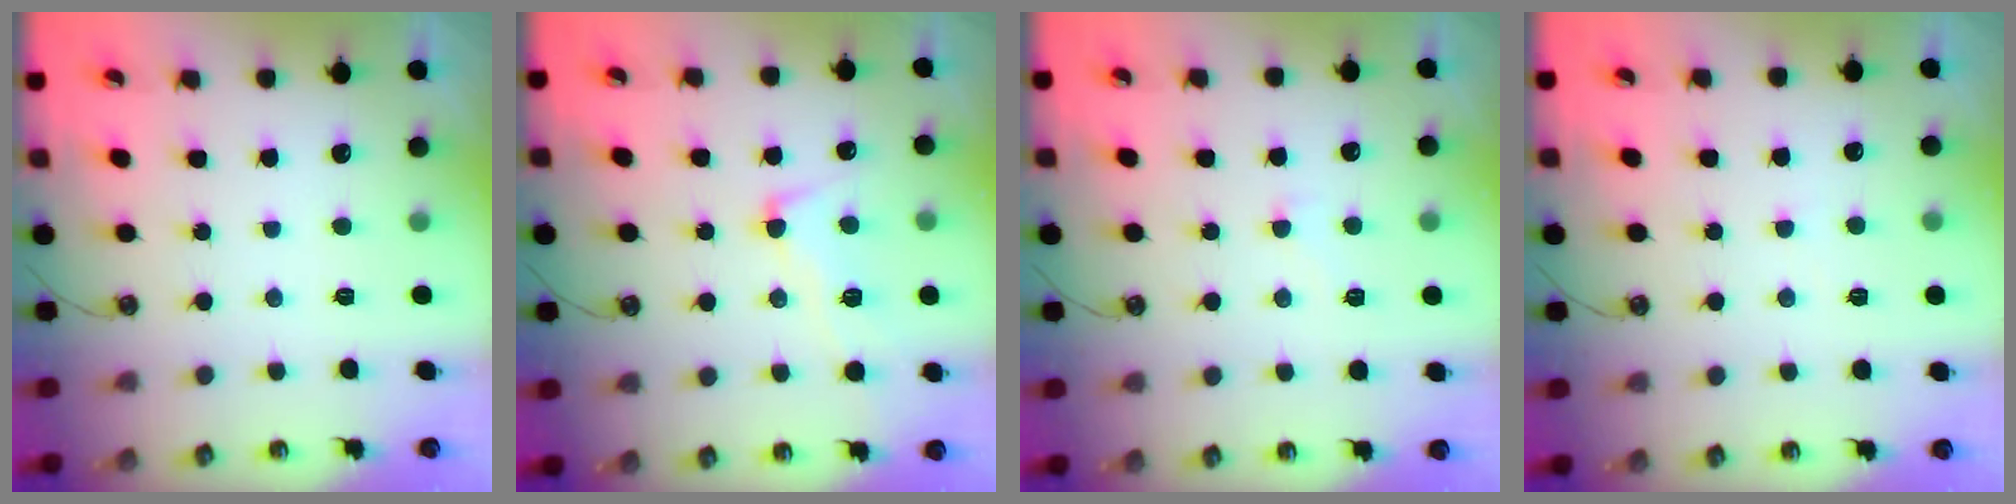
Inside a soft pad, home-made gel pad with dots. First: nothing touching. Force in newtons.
{"total": 3.8, "press": 3.5, "slide": 1.3}
{"total": 5.2, "press": 5.2, "slide": 0.6}
{"total": 6.5, "press": 6.5, "slide": 0.2}